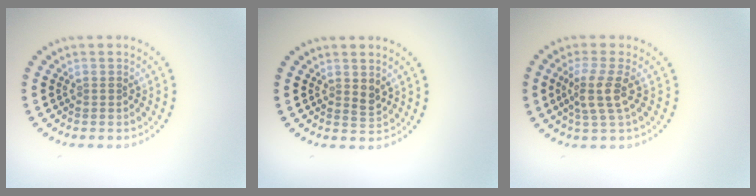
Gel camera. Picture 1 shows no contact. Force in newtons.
{"total": 1.1, "press": 1.0, "slide": 0.4}
{"total": 2.9, "press": 2.3, "slide": 1.8}